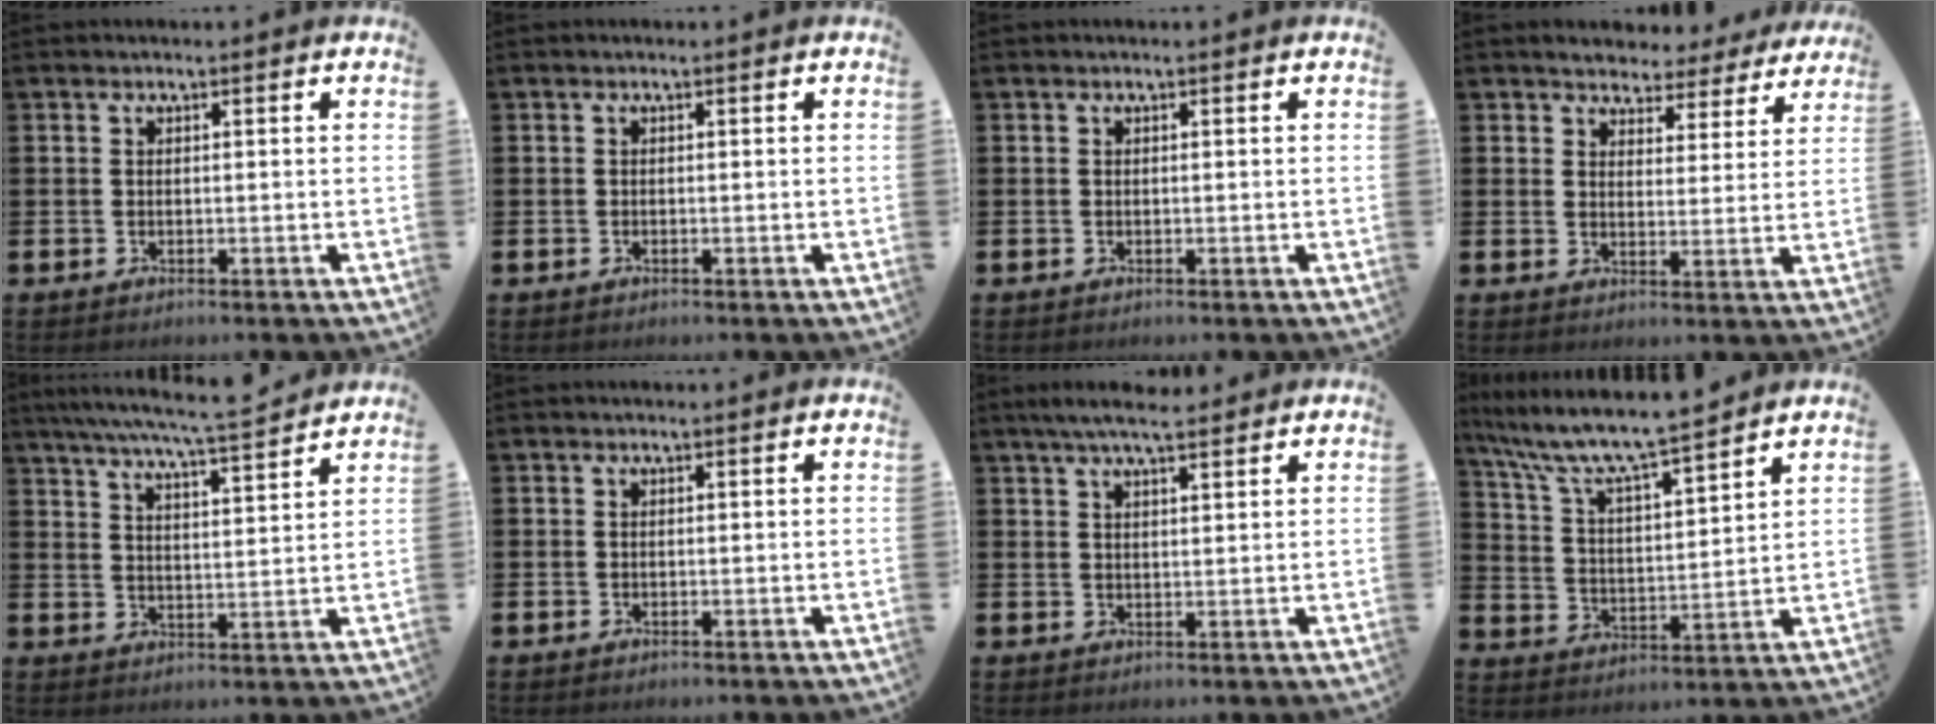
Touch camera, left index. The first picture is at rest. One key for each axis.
{"total": 0.0}
{"total": 0.0}
{"total": 3.7, "fx": 3.5, "fy": 1.2, "fz": -0.1, "tx": -0.017, "ty": -0.024, "tz": 0.059}
{"total": 6.9, "fx": 6.5, "fy": -0.4, "fz": 2.3, "tx": -0.061, "ty": -0.042, "tz": 0.113}
{"total": 0.0}
{"total": 4.9, "fx": 4.0, "fy": 0.9, "fz": 2.7, "tx": -0.052, "ty": -0.010, "tz": 0.068}
{"total": 8.6, "fx": 7.9, "fy": 0.6, "fz": 3.4, "tx": -0.102, "ty": -0.052, "tz": 0.135}